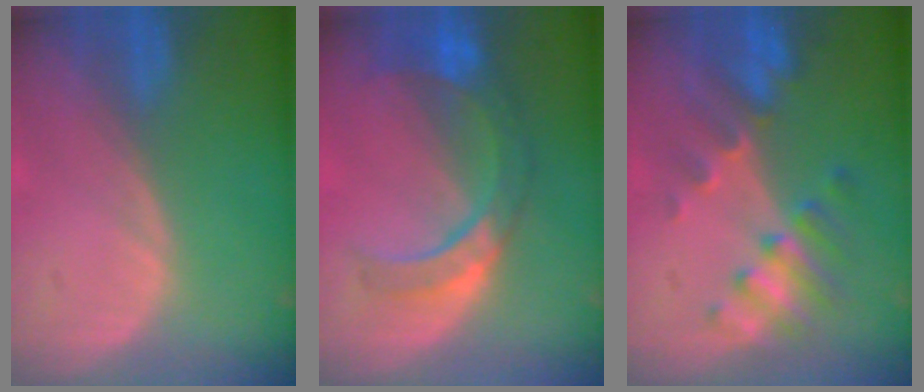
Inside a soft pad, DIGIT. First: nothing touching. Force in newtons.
{"total": 8.8, "press": 7.8, "slide": 4.1}
{"total": 7.9, "press": 6.9, "slide": 3.7}